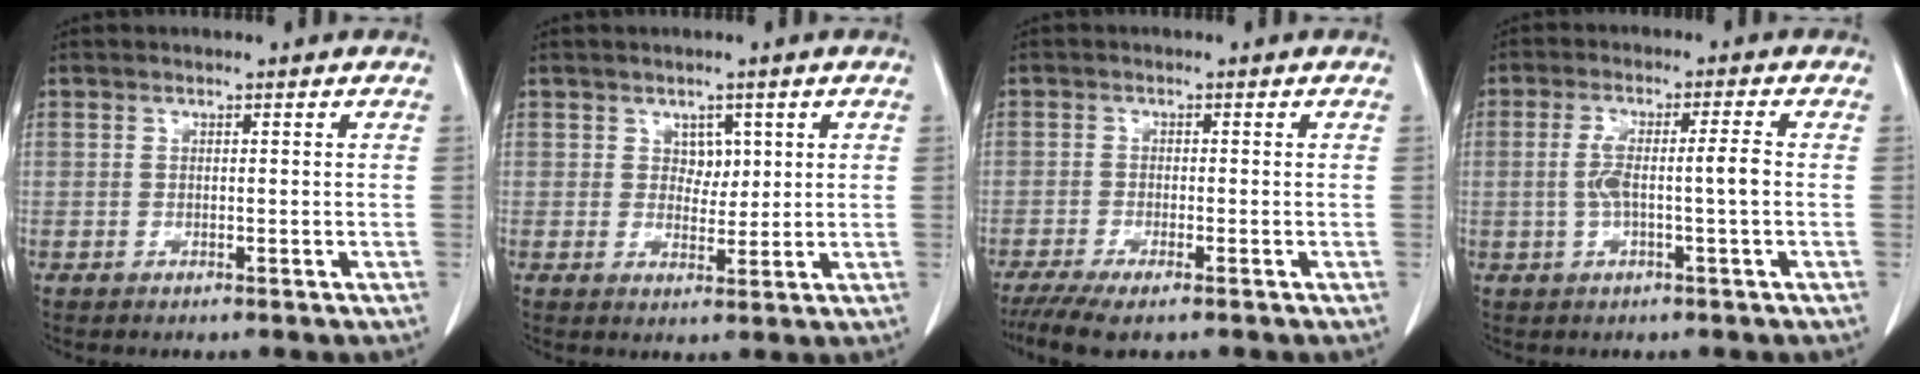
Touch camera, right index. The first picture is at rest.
{"total": 2.8, "force": [1.1, 2.0, 1.6], "torque": [-0.018, -0.001, 0.018]}
{"total": 6.2, "force": [-4.6, 1.0, 4.0], "torque": [-0.066, -0.015, -0.077]}
{"total": 5.5, "force": [-0.5, 0.2, 5.5], "torque": [-0.112, 0.015, -0.007]}